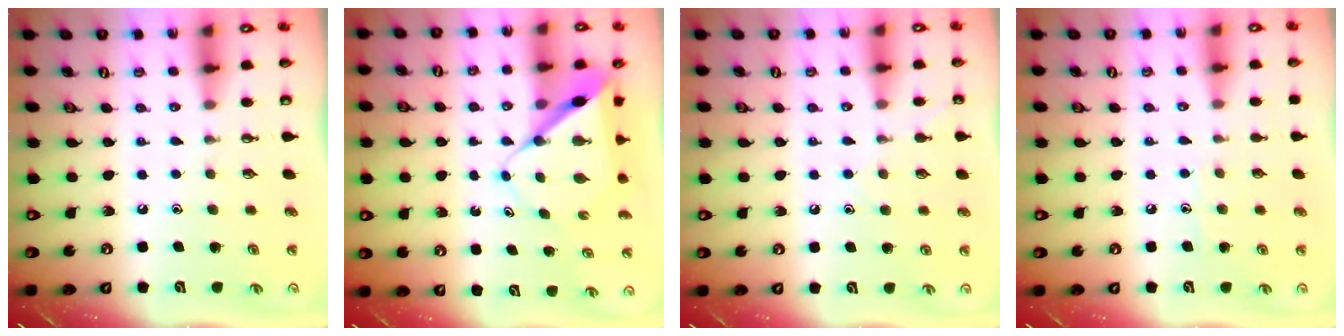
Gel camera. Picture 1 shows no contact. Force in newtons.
{"total": 8.4, "press": 8.4, "slide": 0.8}
{"total": 5.9, "press": 5.9, "slide": 0.4}
{"total": 3.9, "press": 3.9, "slide": 0.5}